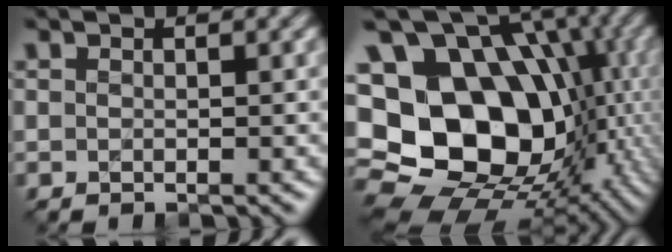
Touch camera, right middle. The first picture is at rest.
{"total": 21.1, "force": [-0.6, 16.4, 13.2], "torque": [-0.226, 0.008, -0.002]}